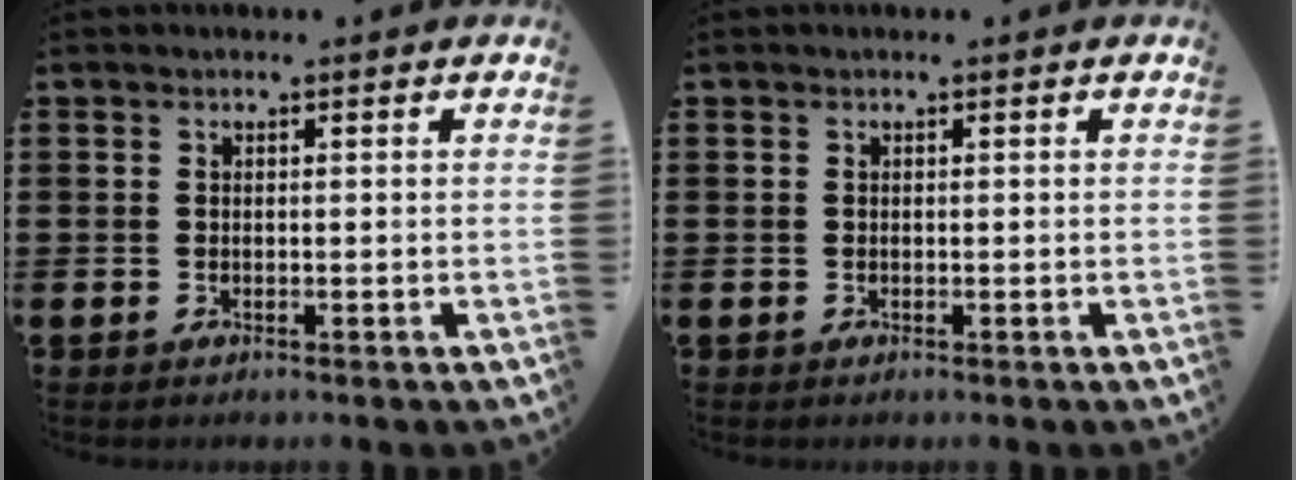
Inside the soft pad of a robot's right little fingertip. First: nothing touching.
{"total": 0.0}